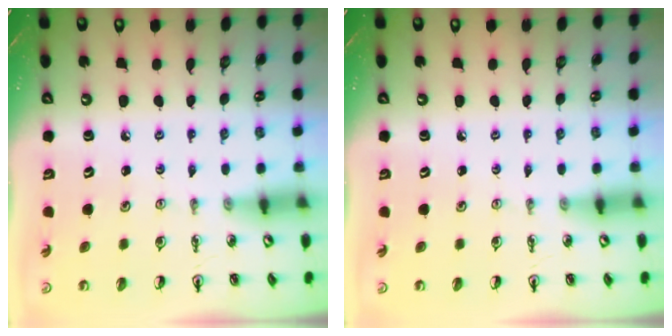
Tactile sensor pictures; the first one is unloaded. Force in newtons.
{"total": 0.0}